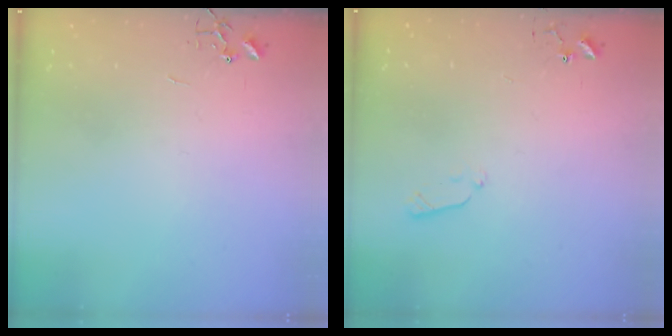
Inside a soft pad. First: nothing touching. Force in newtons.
{"total": 5.6, "press": 5.6, "slide": 0.8}